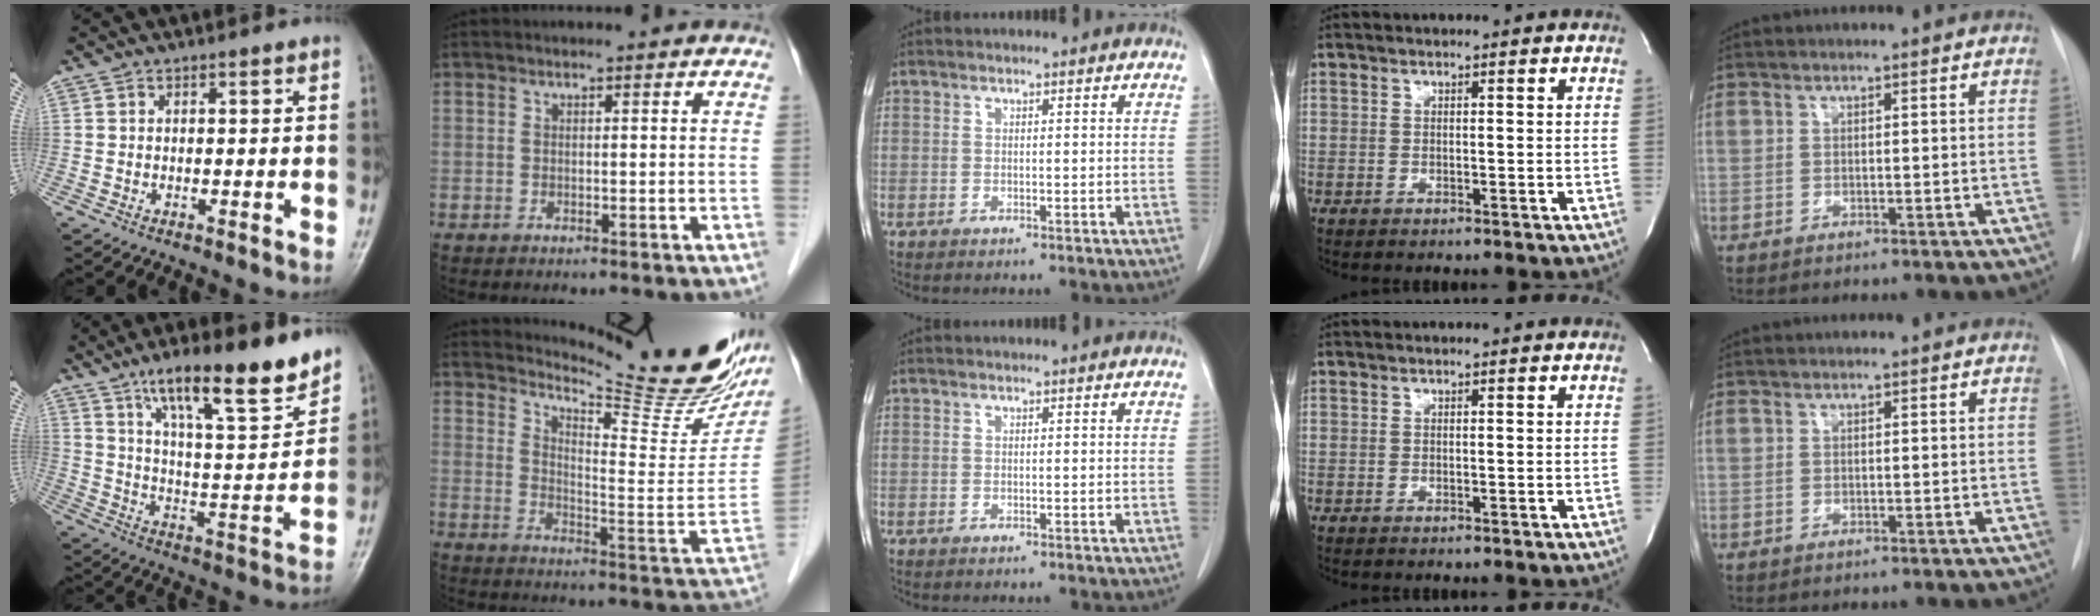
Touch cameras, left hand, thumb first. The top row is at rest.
{"thumb": {"total": 18.1, "force": [12.6, 3.9, 12.5], "torque": [-0.166, -0.070, 0.207]}, "index": {"total": 19.4, "force": [17.6, 1.8, 8.0], "torque": [-0.124, -0.090, 0.225]}}